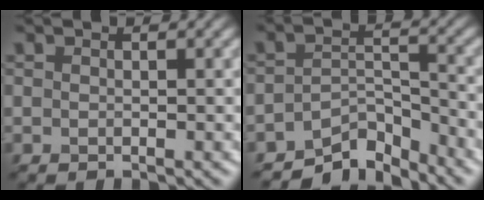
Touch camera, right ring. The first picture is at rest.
{"total": 5.2, "force": [-4.6, 1.7, 1.8], "torque": [-0.017, -0.002, -0.082]}